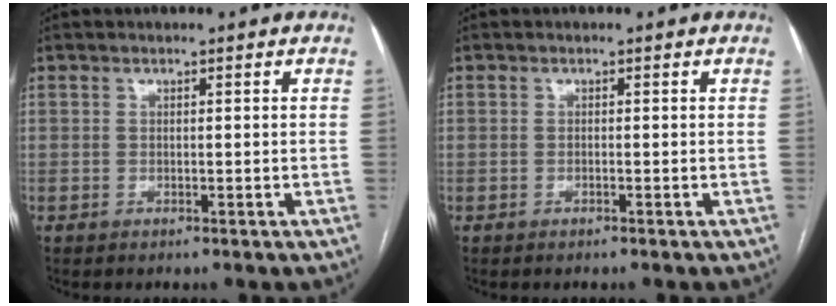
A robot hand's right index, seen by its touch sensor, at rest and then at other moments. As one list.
[{"total": 0.0}]